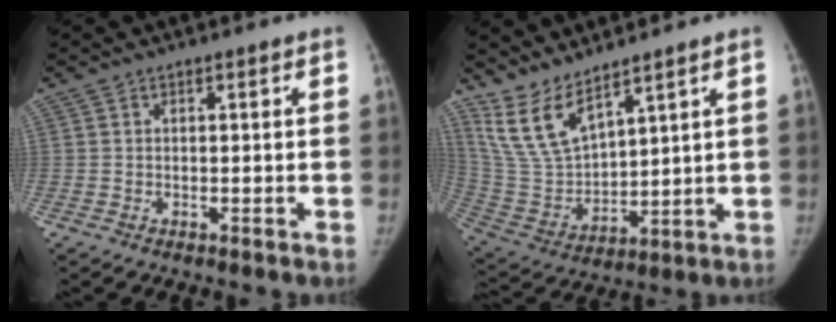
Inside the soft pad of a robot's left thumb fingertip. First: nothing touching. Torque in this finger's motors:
{"motor_torque": [0.27, 0.04, 1.08, -1.69, 0.29]}